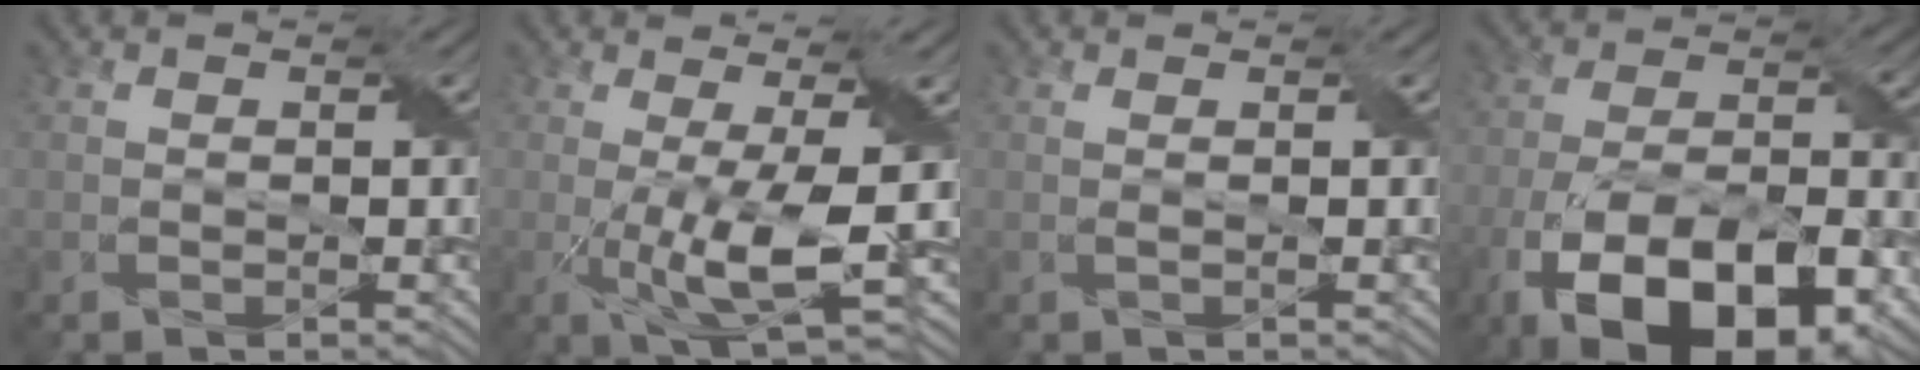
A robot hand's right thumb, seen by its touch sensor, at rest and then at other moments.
{"total": 8.1, "force": [-1.2, 1.7, 7.9], "torque": [-0.153, -0.001, -0.016]}
{"total": 0.8, "force": [0.2, 0.2, 0.7], "torque": [-0.014, -0.002, -0.002]}
{"total": 18.4, "force": [-10.2, 8.3, 12.9], "torque": [-0.241, -0.037, -0.164]}